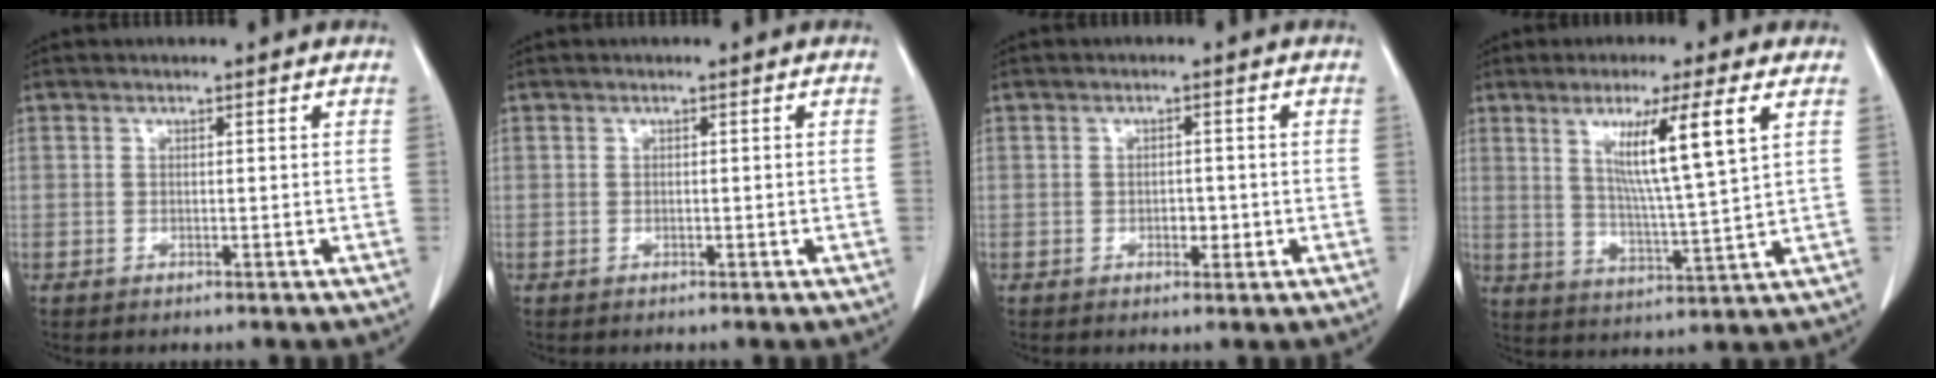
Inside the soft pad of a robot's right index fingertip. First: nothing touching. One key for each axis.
{"total": 0.0}
{"total": 2.2, "fx": -0.6, "fy": 1.2, "fz": 1.7, "tx": -0.023, "ty": 0.003, "tz": -0.004}
{"total": 10.7, "fx": 4.2, "fy": -0.9, "fz": 9.8, "tx": -0.168, "ty": -0.012, "tz": 0.076}